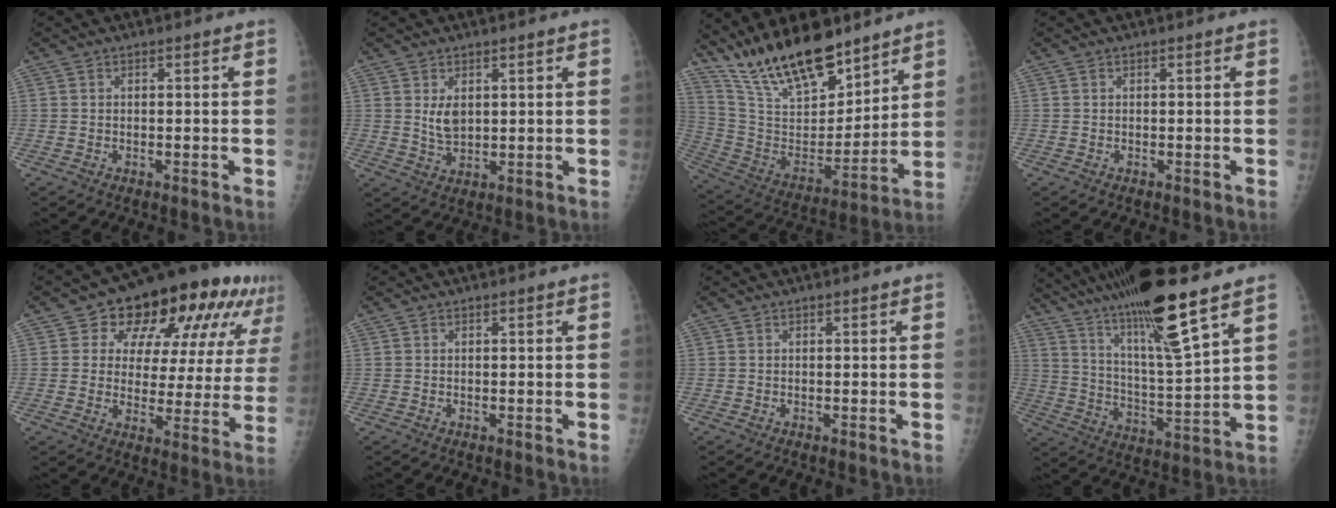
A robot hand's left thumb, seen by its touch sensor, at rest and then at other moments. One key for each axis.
{"total": 4.0, "fx": 1.4, "fy": 2.3, "fz": 3.0, "tx": -0.045, "ty": -0.017, "tz": 0.033}
{"total": 20.6, "fx": 16.1, "fy": 7.1, "fz": 10.7, "tx": -0.152, "ty": -0.080, "tz": 0.298}
{"total": 0.0}
{"total": 21.7, "fx": 11.5, "fy": 11.7, "fz": 14.3, "tx": -0.160, "ty": -0.004, "tz": 0.152}
{"total": 0.0}
{"total": 0.0}
{"total": 20.4, "fx": 13.6, "fy": 1.9, "fz": 15.1, "tx": -0.261, "ty": -0.056, "tz": 0.241}